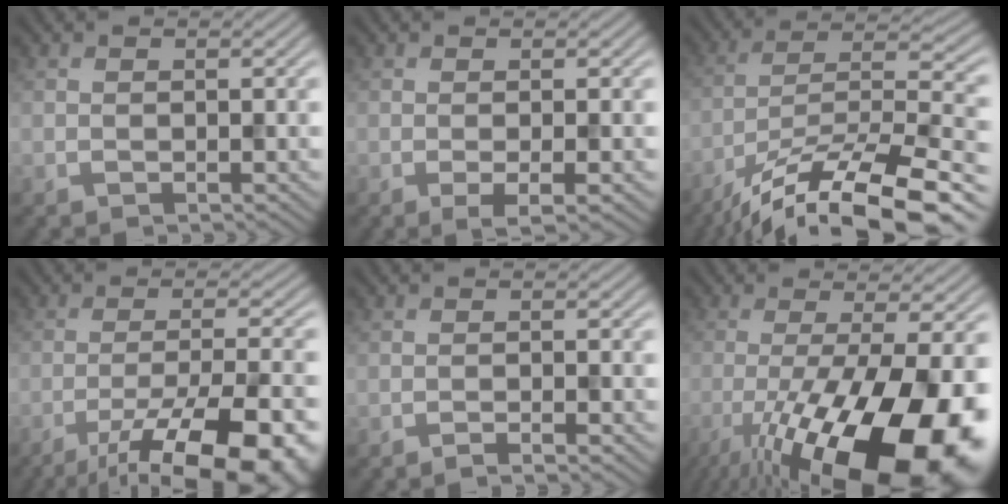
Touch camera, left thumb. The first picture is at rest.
{"total": 2.3, "force": [-0.6, 0.3, 2.2], "torque": [-0.042, -0.002, -0.013]}
{"total": 16.0, "force": [-11.2, 4.4, 10.6], "torque": [-0.190, -0.004, -0.197]}
{"total": 17.3, "force": [-11.2, 5.0, 12.2], "torque": [-0.157, -0.025, -0.156]}
{"total": 1.7, "force": [-1.0, 0.2, 1.3], "torque": [-0.016, 0.005, -0.023]}
{"total": 20.0, "force": [-8.5, 6.2, 17.0], "torque": [-0.288, -0.032, -0.130]}